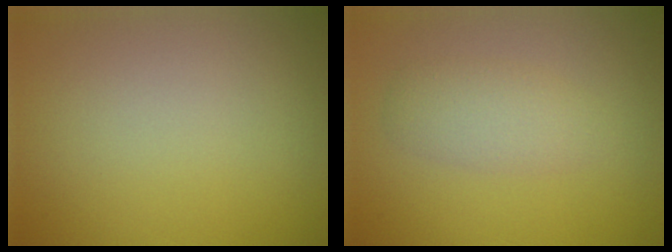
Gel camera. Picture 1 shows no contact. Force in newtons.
{"total": 2.5, "press": 2.5, "slide": 0.0}